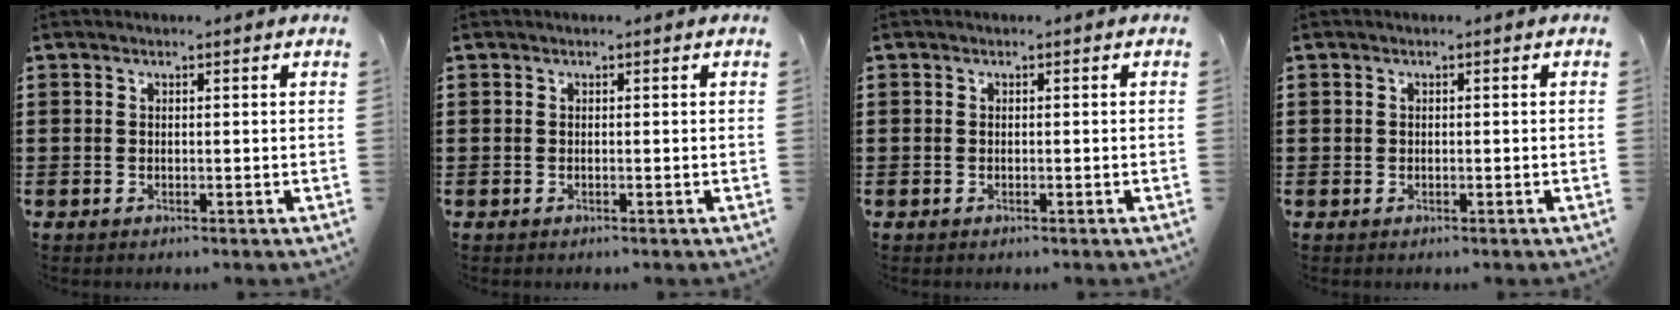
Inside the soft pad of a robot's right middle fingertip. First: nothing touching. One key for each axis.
{"total": 0.0}
{"total": 0.0}
{"total": 0.0}